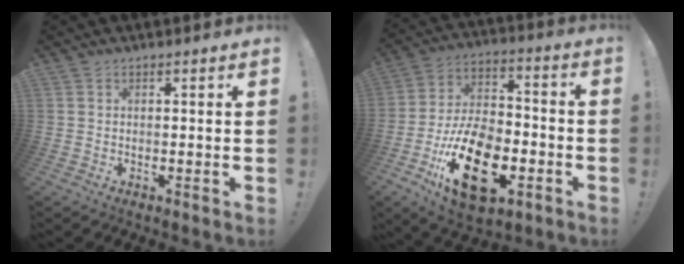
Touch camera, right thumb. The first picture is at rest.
{"total": 23.1, "force": [-9.7, 12.9, 16.5], "torque": [-0.283, 0.061, -0.152]}